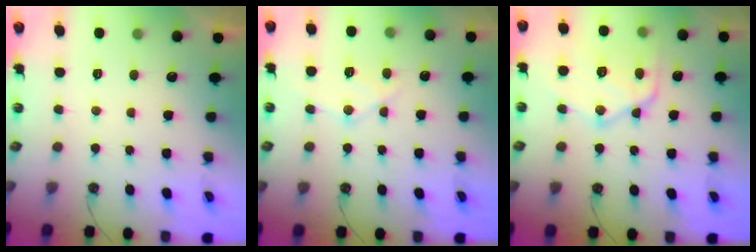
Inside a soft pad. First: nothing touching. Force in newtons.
{"total": 11.8, "press": 11.7, "slide": 1.2}
{"total": 16.9, "press": 16.8, "slide": 1.5}